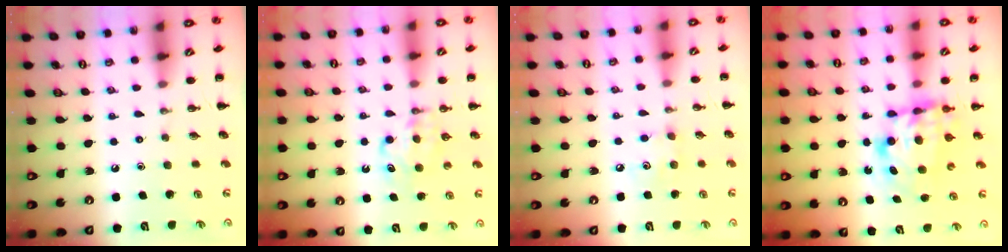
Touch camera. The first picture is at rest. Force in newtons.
{"total": 5.5, "press": 5.3, "slide": 1.4}
{"total": 4.9, "press": 4.8, "slide": 1.2}
{"total": 7.9, "press": 7.8, "slide": 1.2}